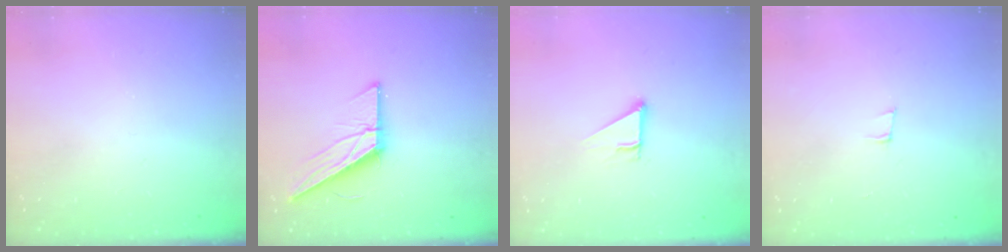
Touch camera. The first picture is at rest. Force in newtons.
{"total": 12.7, "press": 12.7, "slide": 0.6}
{"total": 2.5, "press": 2.5, "slide": 0.1}
{"total": 5.6, "press": 4.5, "slide": 3.3}